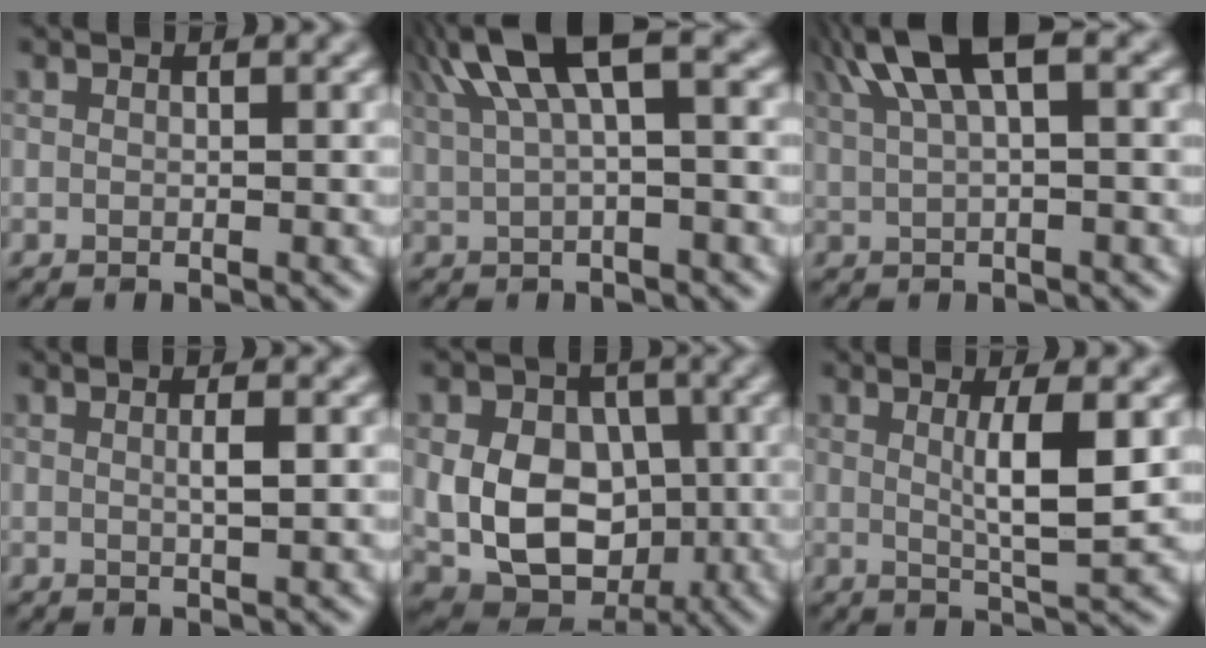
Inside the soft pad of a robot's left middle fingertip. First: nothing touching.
{"total": 6.5, "force": [2.9, 1.9, 5.5], "torque": [-0.107, 0.021, 0.053]}
{"total": 6.4, "force": [3.4, 1.8, 5.1], "torque": [-0.099, 0.022, 0.064]}
{"total": 1.4, "force": [0.1, 0.3, 1.4], "torque": [-0.023, 0.004, 0.000]}
{"total": 10.7, "force": [-0.5, 8.3, 6.7], "torque": [-0.088, 0.007, -0.020]}
{"total": 4.7, "force": [0.7, 0.8, 4.5], "torque": [-0.074, -0.003, 0.013]}